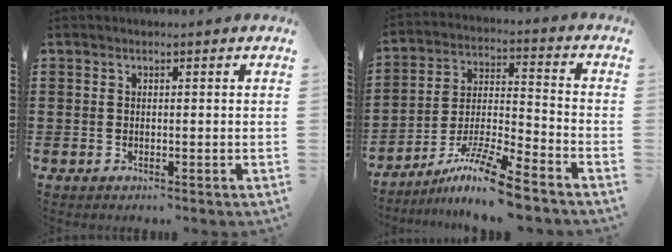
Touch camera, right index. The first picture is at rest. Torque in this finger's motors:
{"motor_torque": [1.26, -0.88, 0.71, 0.20]}